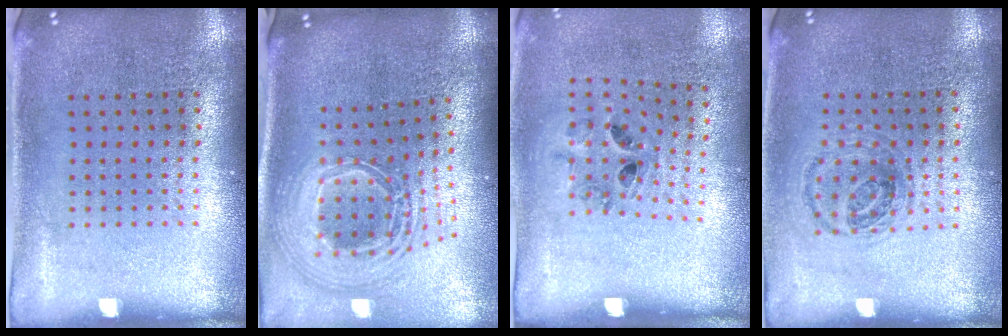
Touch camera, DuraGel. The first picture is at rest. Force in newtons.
{"total": 2.8, "press": 1.9, "slide": 2.0}
{"total": 1.2, "press": 0.8, "slide": 0.9}
{"total": 1.0, "press": 0.9, "slide": 0.4}